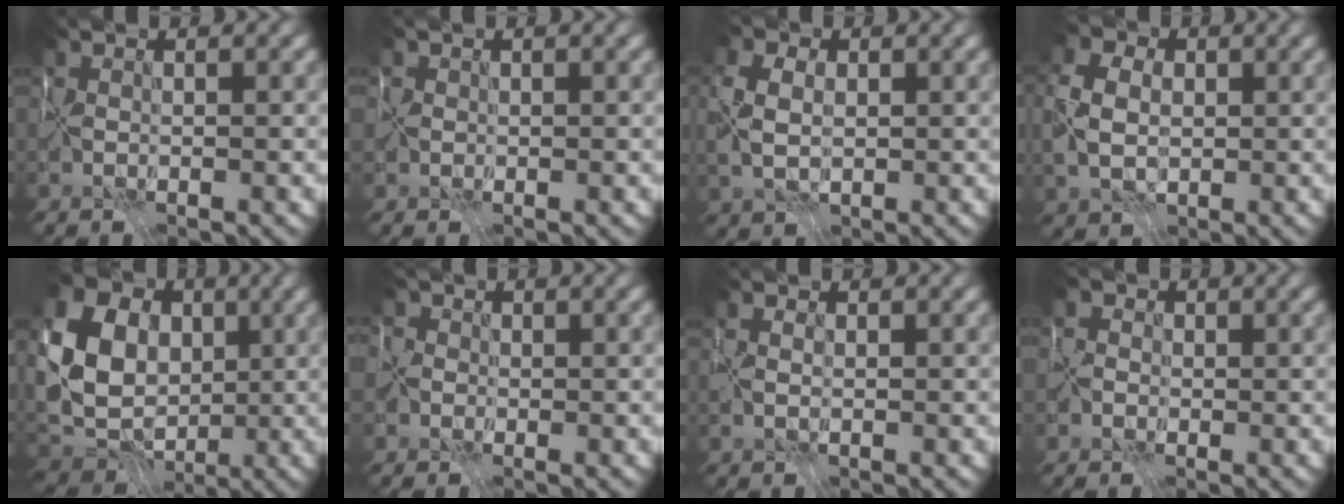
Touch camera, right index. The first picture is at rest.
{"total": 0.9, "force": [0.2, 0.9, -0.1], "torque": [0.010, -0.004, -0.003]}
{"total": 5.5, "force": [0.4, 4.2, 3.5], "torque": [-0.085, 0.019, -0.005]}
{"total": 7.0, "force": [0.3, 5.5, 4.3], "torque": [-0.106, 0.018, -0.011]}
{"total": 12.4, "force": [1.5, 9.6, 7.7], "torque": [-0.166, 0.005, 0.029]}
{"total": 4.3, "force": [0.7, 3.9, 1.8], "torque": [-0.027, 0.030, -0.036]}
{"total": 1.4, "force": [0.1, 1.0, 1.0], "torque": [-0.024, 0.013, -0.001]}
{"total": 4.3, "force": [0.7, 3.9, 1.5], "torque": [-0.004, 0.034, -0.027]}